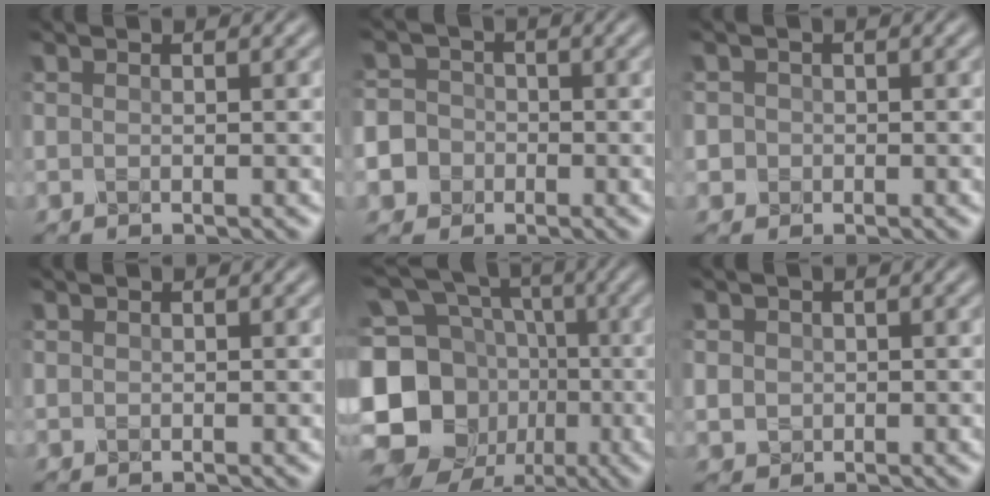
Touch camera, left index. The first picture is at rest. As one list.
[{"total": 7.8, "force": [-3.2, 6.9, 1.7], "torque": [-0.042, -0.016, -0.088]}, {"total": 1.4, "force": [0.0, 1.3, 0.3], "torque": [0.008, 0.001, -0.004]}, {"total": 0.0}, {"total": 17.9, "force": [-4.1, 15.5, 8.0], "torque": [-0.196, 0.008, -0.094]}, {"total": 1.7, "force": [0.2, 1.6, 0.5], "torque": [-0.006, -0.003, 0.005]}]